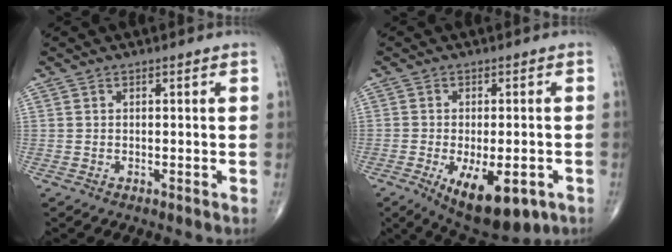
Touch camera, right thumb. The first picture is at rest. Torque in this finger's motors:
{"motor_torque": [-0.03, 0.52, -0.13, -0.23, 0.04]}